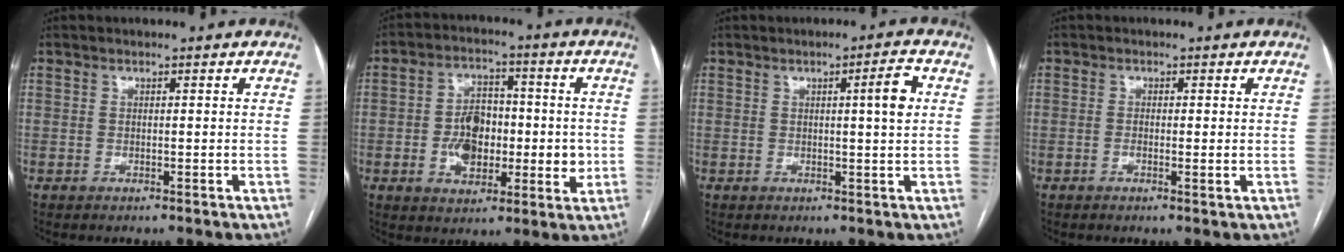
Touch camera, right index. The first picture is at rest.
{"total": 10.2, "force": [-0.9, 6.3, 8.0], "torque": [-0.131, 0.018, -0.013]}
{"total": 4.1, "force": [0.9, -0.2, 3.9], "torque": [-0.055, 0.001, 0.013]}
{"total": 1.8, "force": [-0.3, 0.4, 1.7], "torque": [-0.028, -0.003, -0.004]}